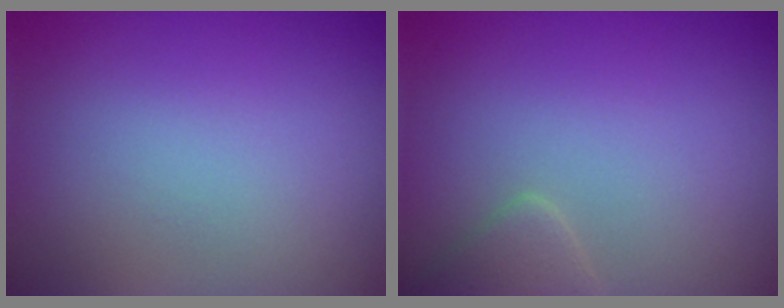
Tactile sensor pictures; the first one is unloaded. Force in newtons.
{"total": 1.8, "press": 1.8, "slide": 0.1}